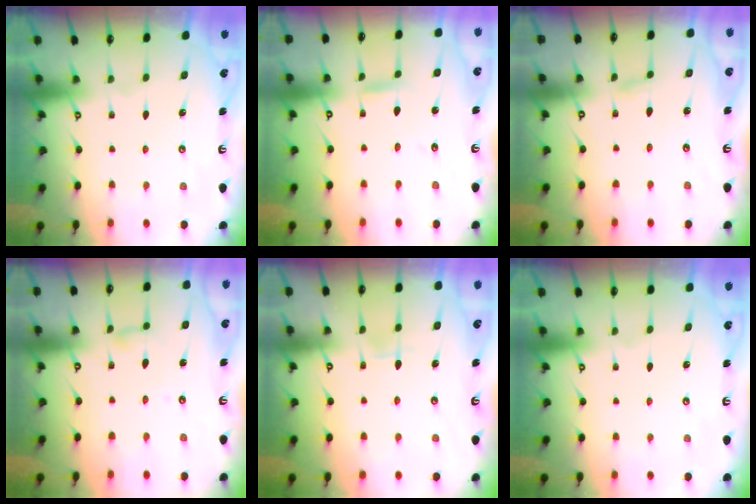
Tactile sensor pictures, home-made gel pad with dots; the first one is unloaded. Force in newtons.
{"total": 2.9, "press": 2.9, "slide": 0.0}
{"total": 1.6, "press": 1.6, "slide": 0.1}
{"total": 3.4, "press": 3.3, "slide": 0.3}
{"total": 5.7, "press": 5.7, "slide": 0.7}
{"total": 0.0}